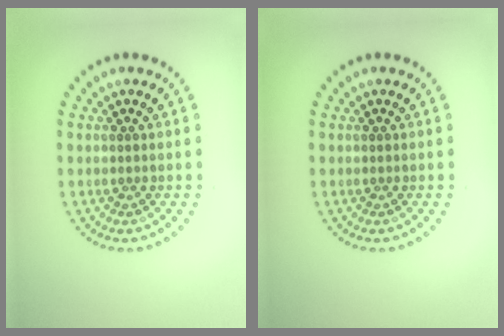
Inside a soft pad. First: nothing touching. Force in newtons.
{"total": 0.0}